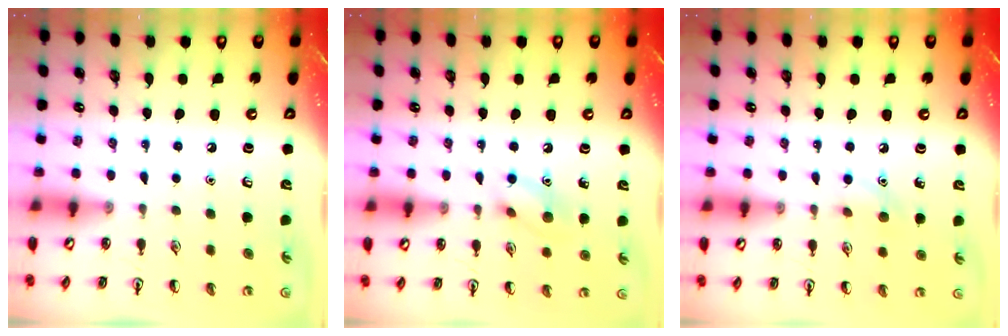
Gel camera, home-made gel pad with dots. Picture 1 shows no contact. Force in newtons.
{"total": 7.8, "press": 7.6, "slide": 1.5}
{"total": 6.7, "press": 6.3, "slide": 2.1}